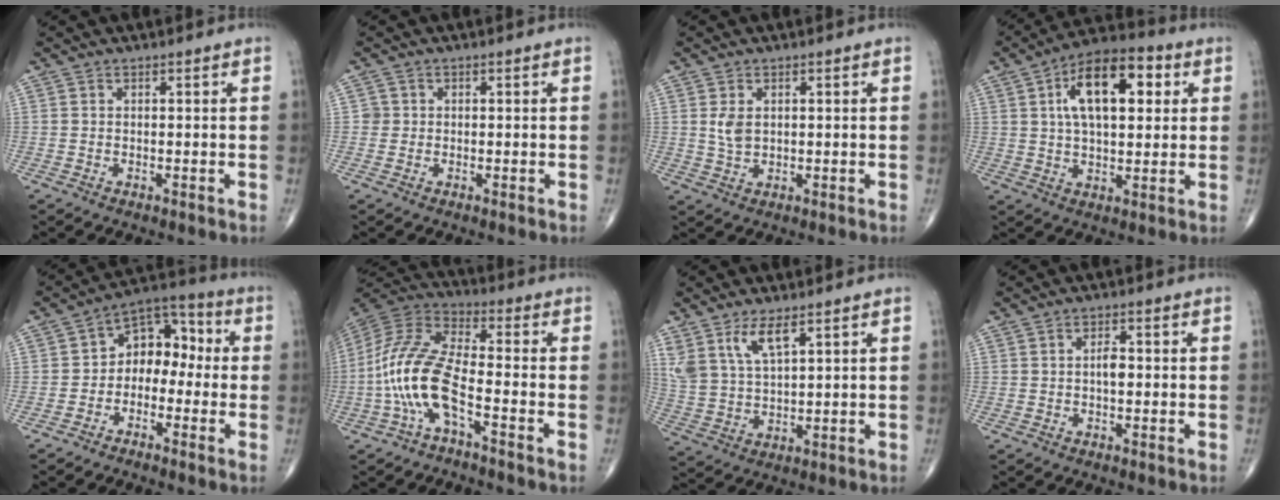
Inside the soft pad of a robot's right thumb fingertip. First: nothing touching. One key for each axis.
{"total": 1.4, "fx": 0.0, "fy": 1.4, "fz": 0.0, "tx": 0.010, "ty": 0.005, "tz": -0.002}
{"total": 3.3, "fx": 0.7, "fy": 2.1, "fz": 2.4, "tx": -0.043, "ty": -0.006, "tz": 0.019}
{"total": 15.9, "fx": 4.5, "fy": 7.9, "fz": 13.0, "tx": -0.191, "ty": 0.012, "tz": 0.067}
{"total": 9.5, "fx": -1.0, "fy": 6.8, "fz": 6.6, "tx": -0.060, "ty": 0.046, "tz": -0.037}
{"total": 14.0, "fx": -4.7, "fy": 4.9, "fz": 12.3, "tx": -0.274, "ty": 0.040, "tz": -0.096}
{"total": 7.6, "fx": 4.6, "fy": 2.8, "fz": 5.4, "tx": -0.109, "ty": -0.019, "tz": 0.102}
{"total": 2.4, "fx": -0.1, "fy": 1.2, "fz": 2.1, "tx": -0.032, "ty": 0.003, "tz": -0.007}